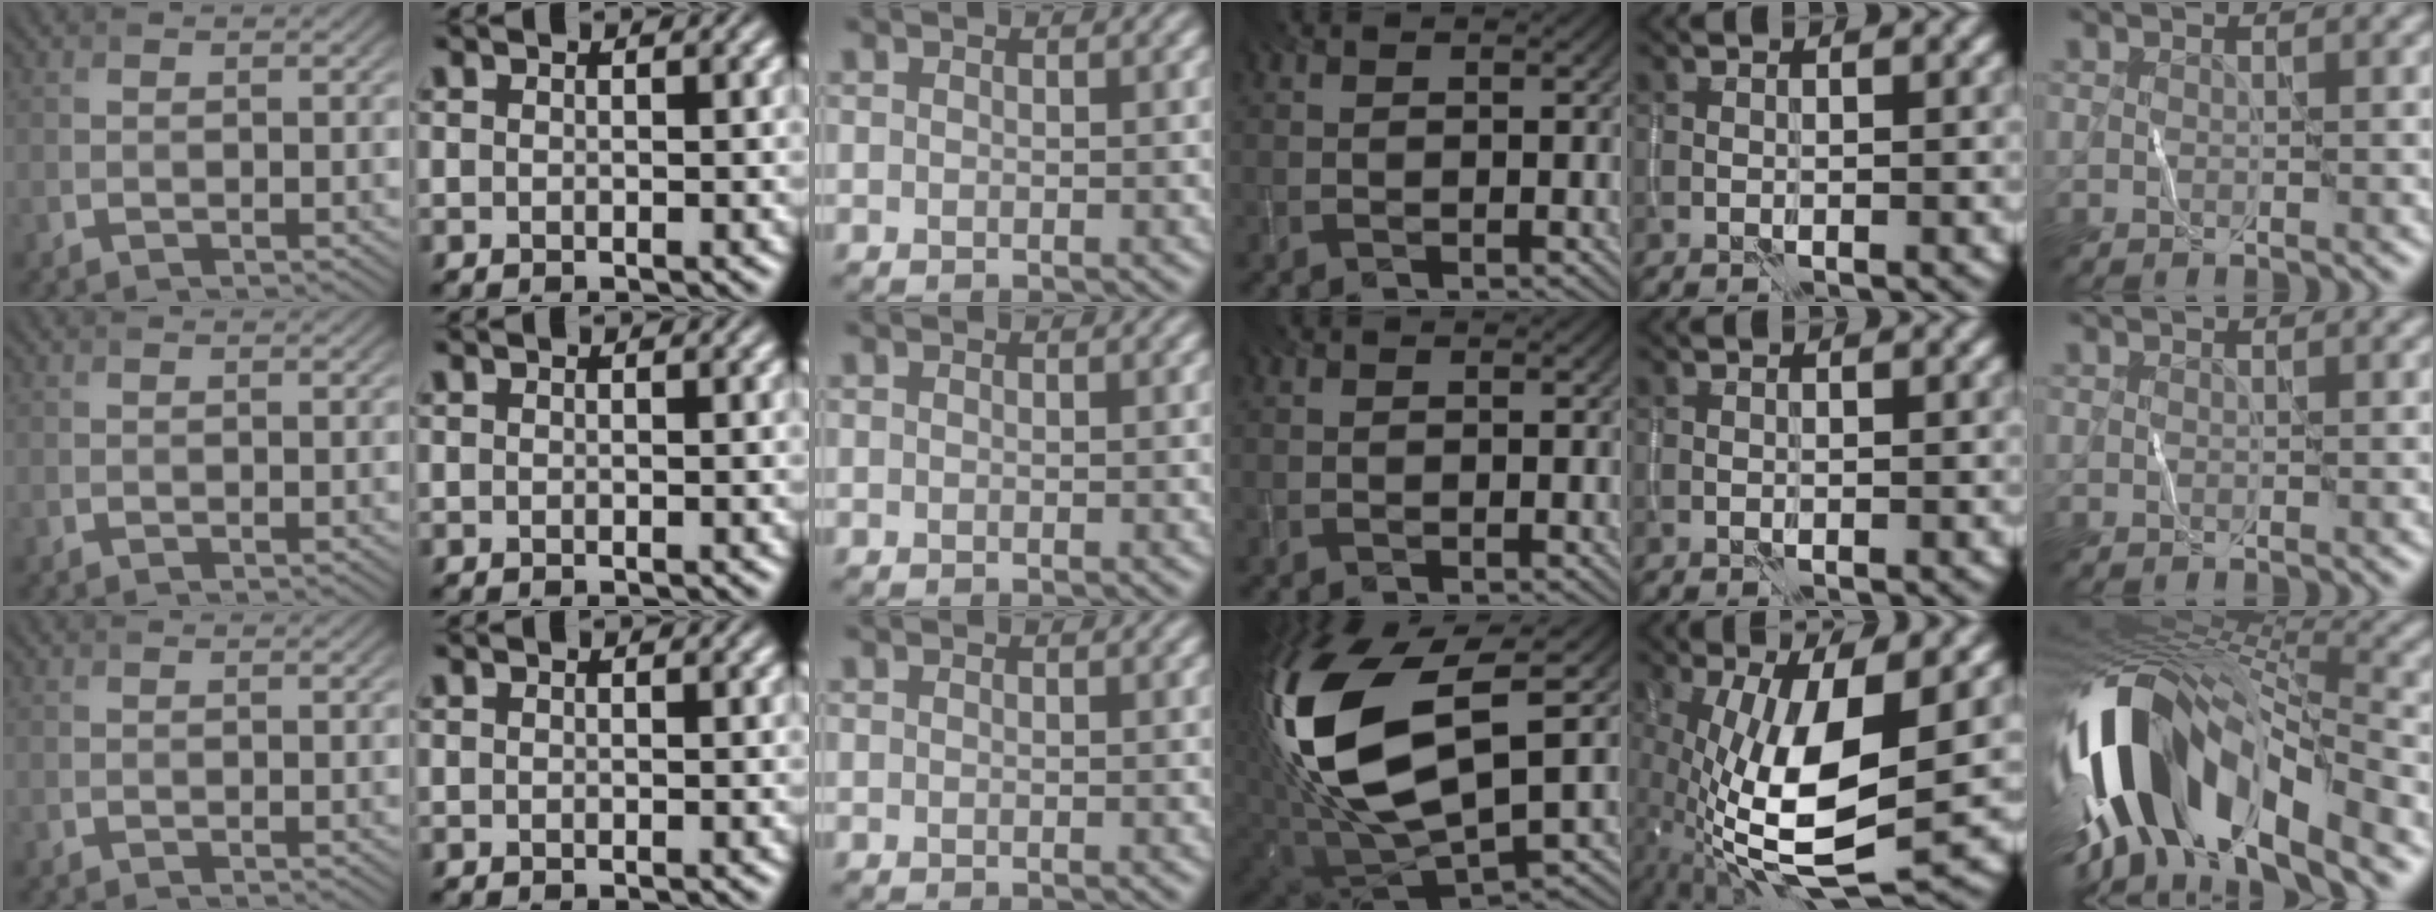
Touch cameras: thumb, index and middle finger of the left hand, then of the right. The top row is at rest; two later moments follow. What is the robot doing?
{"motion": "wipe", "object": "whiteboard"}